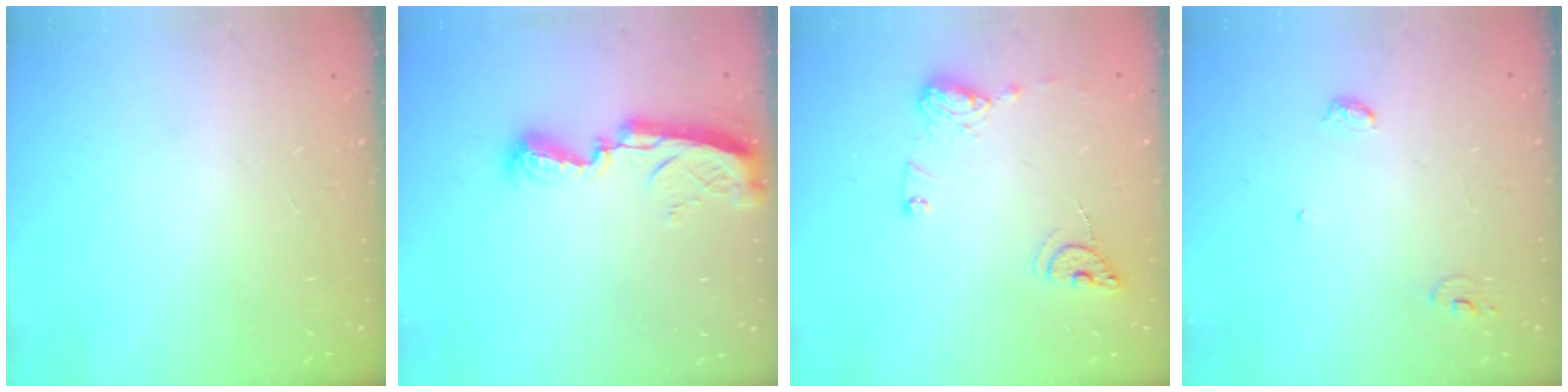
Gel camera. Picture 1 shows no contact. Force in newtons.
{"total": 9.1, "press": 9.1, "slide": 0.6}
{"total": 10.4, "press": 10.3, "slide": 0.9}
{"total": 4.0, "press": 4.0, "slide": 0.3}